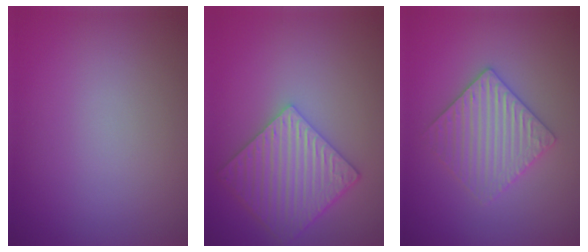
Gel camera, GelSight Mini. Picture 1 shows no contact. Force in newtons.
{"total": 6.2, "press": 5.2, "slide": 3.4}
{"total": 3.4, "press": 3.4, "slide": 0.7}